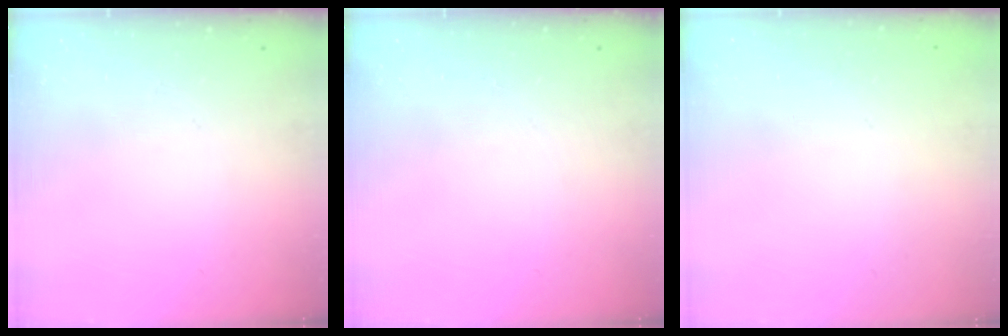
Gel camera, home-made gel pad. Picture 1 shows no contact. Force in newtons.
{"total": 0.0}
{"total": 2.0, "press": 2.0, "slide": 0.1}